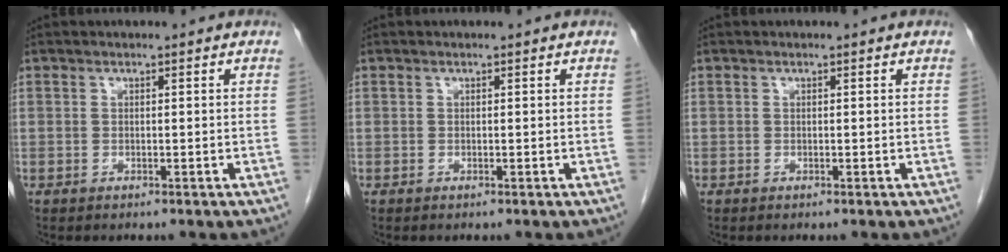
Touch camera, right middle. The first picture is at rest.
{"total": 0.0}
{"total": 0.0}